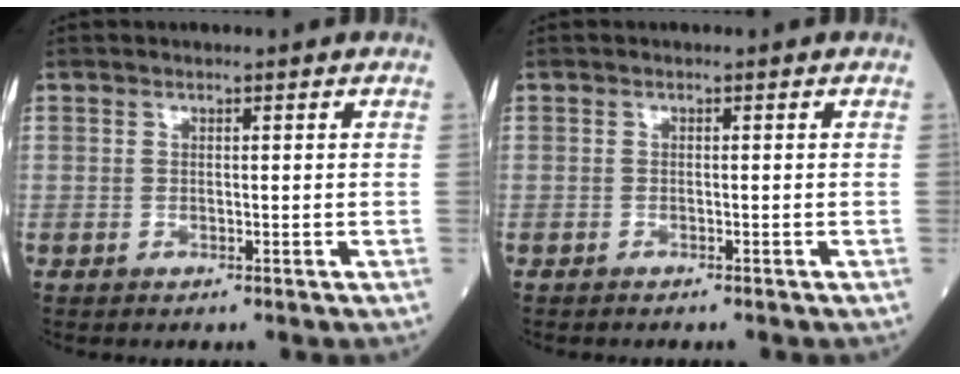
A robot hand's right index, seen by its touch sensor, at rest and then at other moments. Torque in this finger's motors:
{"motor_torque": [0.03, 0.04, 0.08, 0.02]}